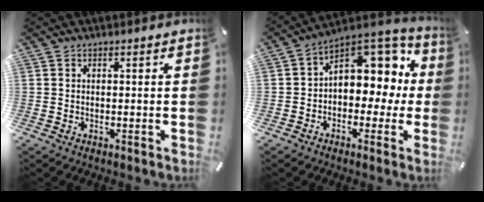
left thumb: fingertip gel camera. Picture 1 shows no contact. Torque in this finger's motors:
{"motor_torque": [0.76, 1.25, 0.80, -0.49, 0.37]}